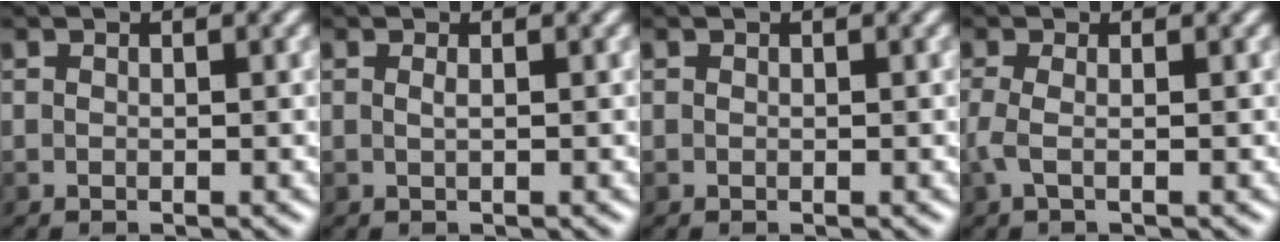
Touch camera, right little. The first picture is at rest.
{"total": 0.5, "force": [0.2, 0.1, 0.5], "torque": [-0.004, 0.000, 0.003]}
{"total": 0.0}
{"total": 1.5, "force": [-0.4, 0.4, 1.4], "torque": [-0.039, 0.004, -0.008]}